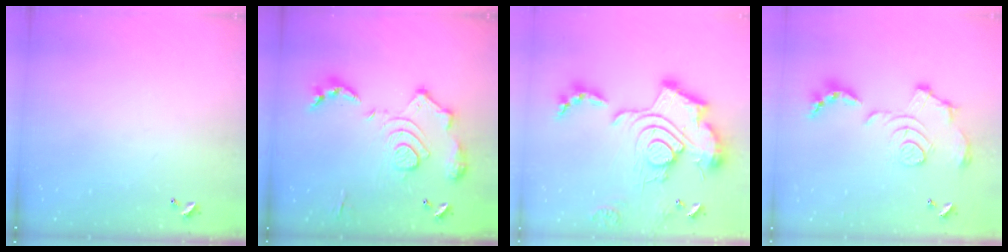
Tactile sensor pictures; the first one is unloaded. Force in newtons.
{"total": 16.6, "press": 16.6, "slide": 1.7}
{"total": 3.0, "press": 2.4, "slide": 1.8}
{"total": 1.7, "press": 1.1, "slide": 1.3}